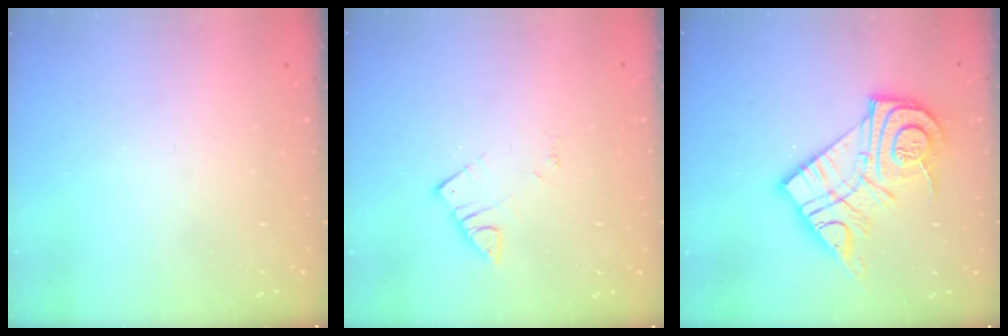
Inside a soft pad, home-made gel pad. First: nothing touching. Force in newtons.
{"total": 2.7, "press": 2.7, "slide": 0.2}
{"total": 18.5, "press": 18.5, "slide": 1.5}